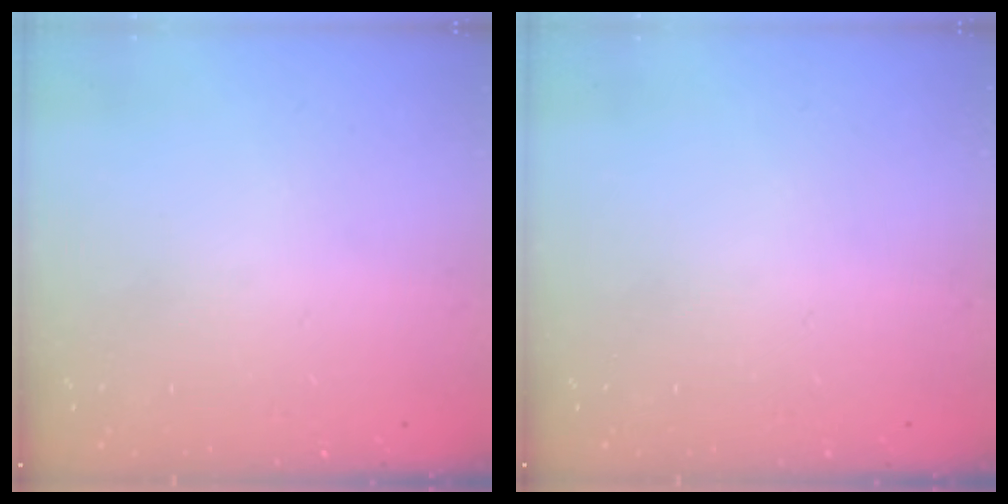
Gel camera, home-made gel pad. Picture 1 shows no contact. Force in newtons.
{"total": 0.0}